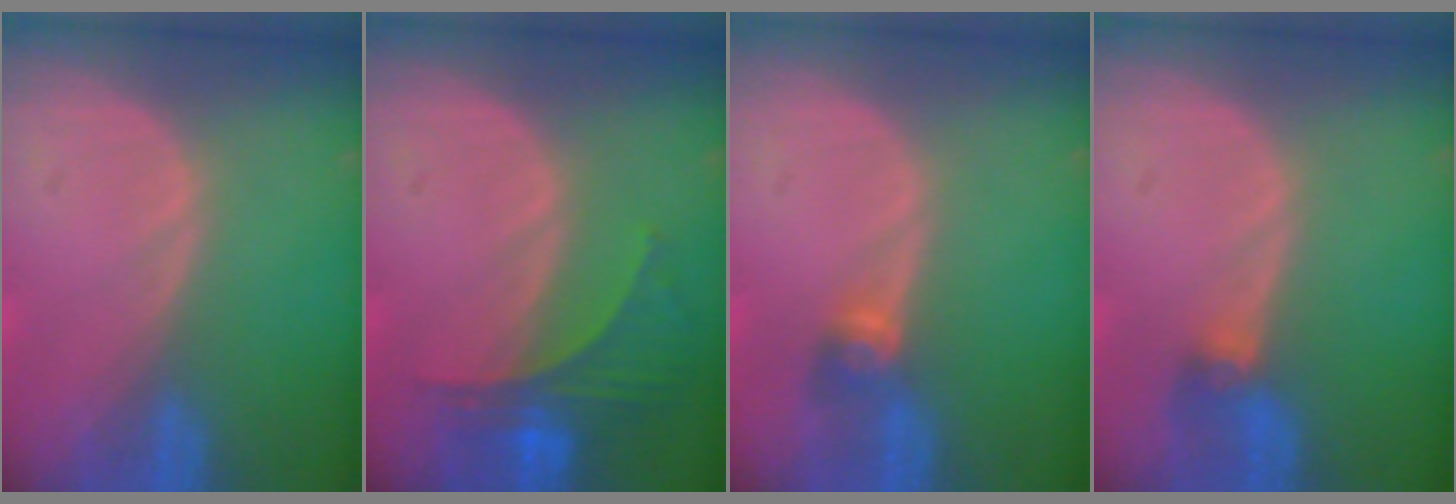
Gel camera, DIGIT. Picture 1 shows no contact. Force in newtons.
{"total": 5.9, "press": 5.6, "slide": 1.9}
{"total": 2.6, "press": 2.5, "slide": 0.6}
{"total": 2.8, "press": 2.6, "slide": 1.1}